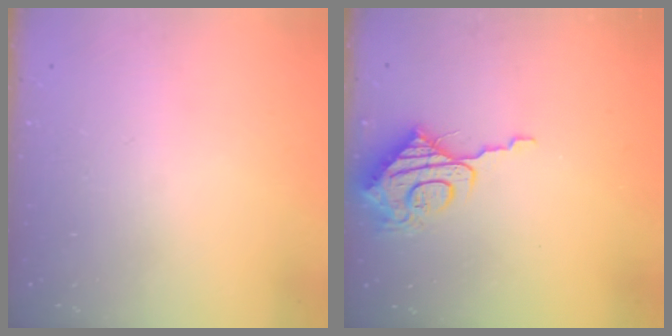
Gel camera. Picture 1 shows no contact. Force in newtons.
{"total": 10.0, "press": 10.0, "slide": 0.4}